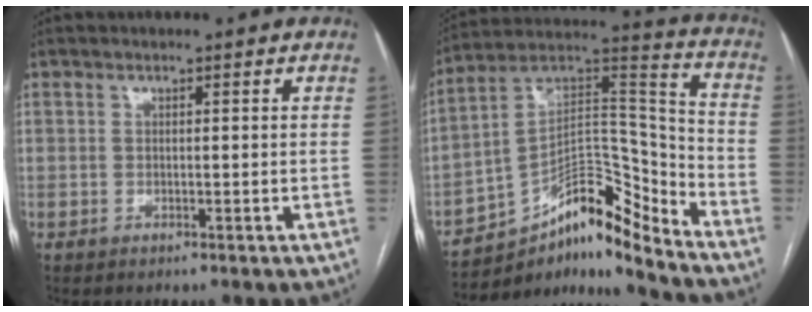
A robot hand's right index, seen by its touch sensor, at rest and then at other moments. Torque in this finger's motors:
{"motor_torque": [-0.99, -0.65, -0.34, -0.07]}